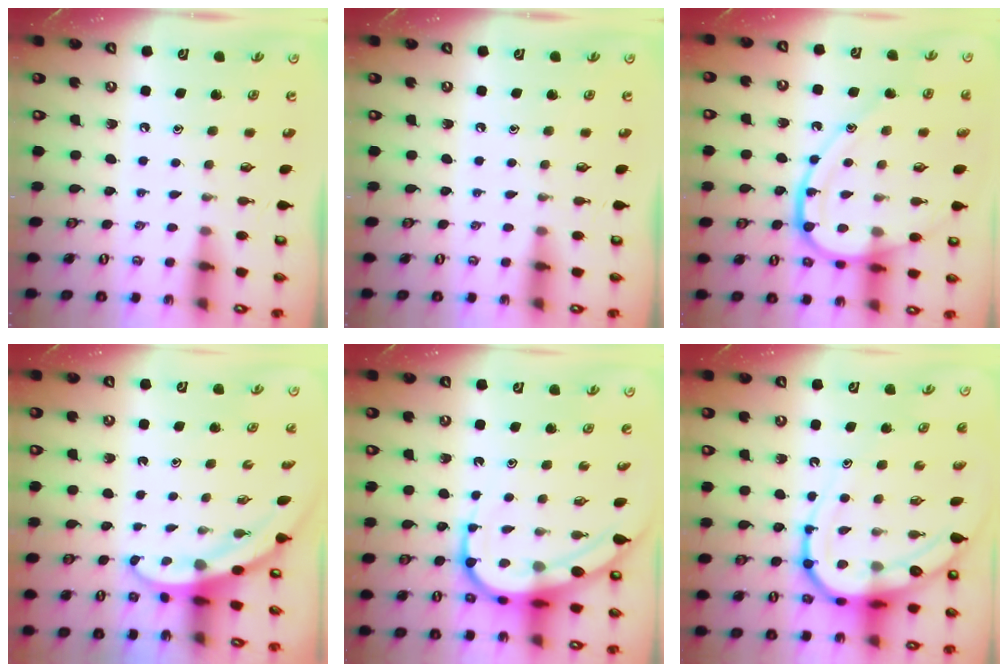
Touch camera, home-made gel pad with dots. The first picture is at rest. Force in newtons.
{"total": 0.0}
{"total": 15.8, "press": 15.8, "slide": 1.5}
{"total": 3.1, "press": 3.1, "slide": 0.1}
{"total": 10.6, "press": 10.6, "slide": 1.0}
{"total": 14.4, "press": 14.4, "slide": 1.0}